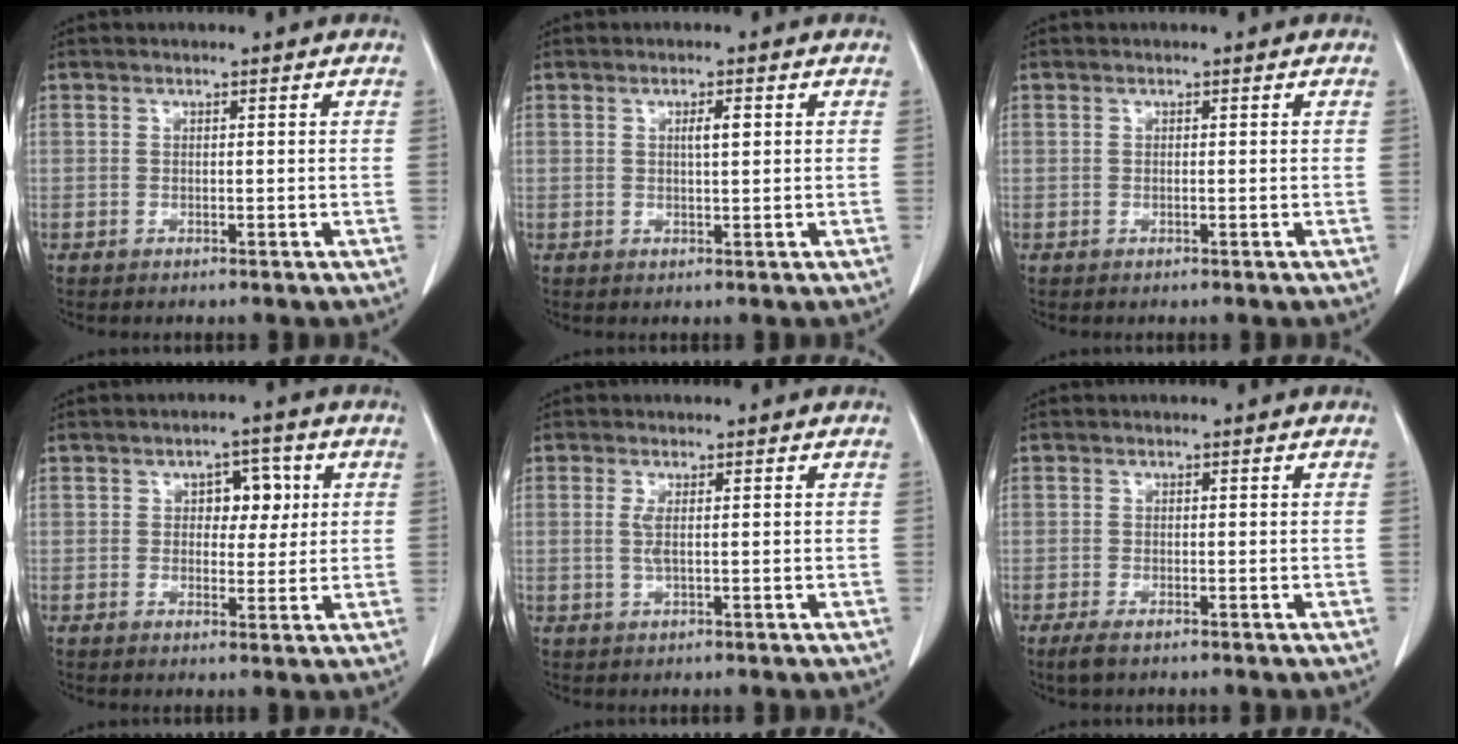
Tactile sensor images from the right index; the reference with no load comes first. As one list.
[{"total": 2.0, "force": [0.5, 0.3, 1.9], "torque": [-0.032, 0.001, 0.008]}, {"total": 0.0}, {"total": 4.8, "force": [1.2, 2.9, 3.6], "torque": [-0.045, 0.012, 0.018]}, {"total": 1.9, "force": [0.1, 0.2, 1.9], "torque": [-0.048, -0.003, 0.003]}, {"total": 2.1, "force": [-1.5, 0.7, 1.3], "torque": [-0.030, -0.006, -0.024]}]